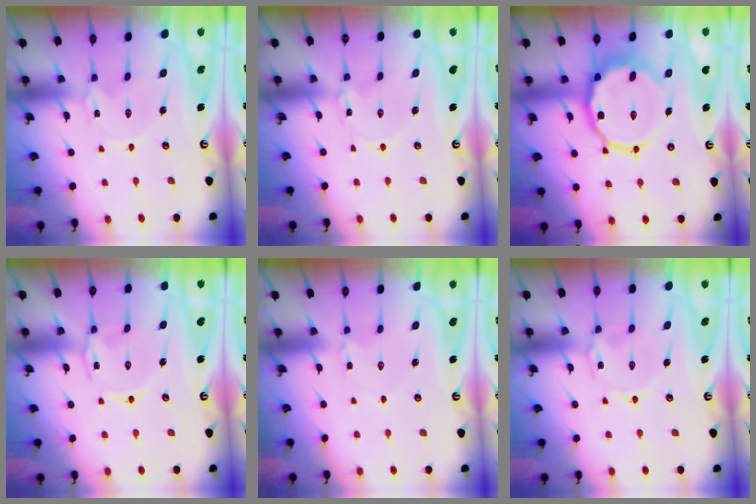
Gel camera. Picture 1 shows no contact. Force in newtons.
{"total": 0.9, "press": 0.9, "slide": 0.1}
{"total": 14.4, "press": 14.3, "slide": 1.7}
{"total": 2.1, "press": 2.0, "slide": 0.6}
{"total": 2.1, "press": 2.1, "slide": 0.2}
{"total": 1.7, "press": 1.7, "slide": 0.4}